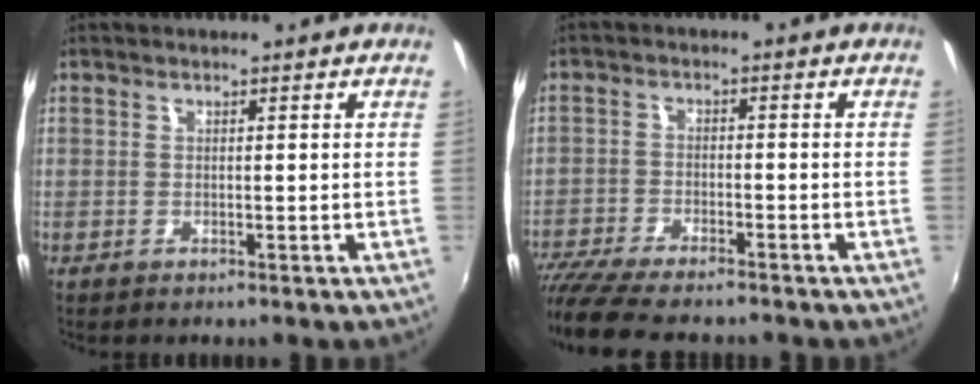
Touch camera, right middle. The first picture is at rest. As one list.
[{"total": 12.2, "force": [-10.5, 2.2, 5.8], "torque": [-0.135, -0.042, -0.183]}]